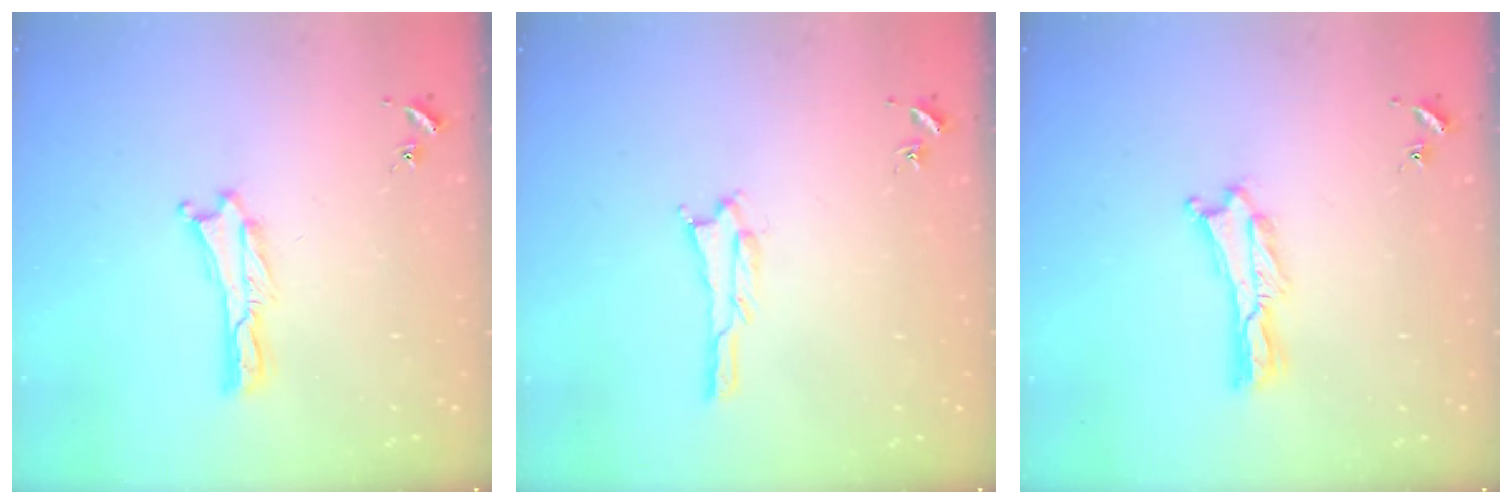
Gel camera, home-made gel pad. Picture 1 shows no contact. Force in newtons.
{"total": 1.1, "press": 1.1, "slide": 0.1}
{"total": 0.7, "press": 0.6, "slide": 0.2}